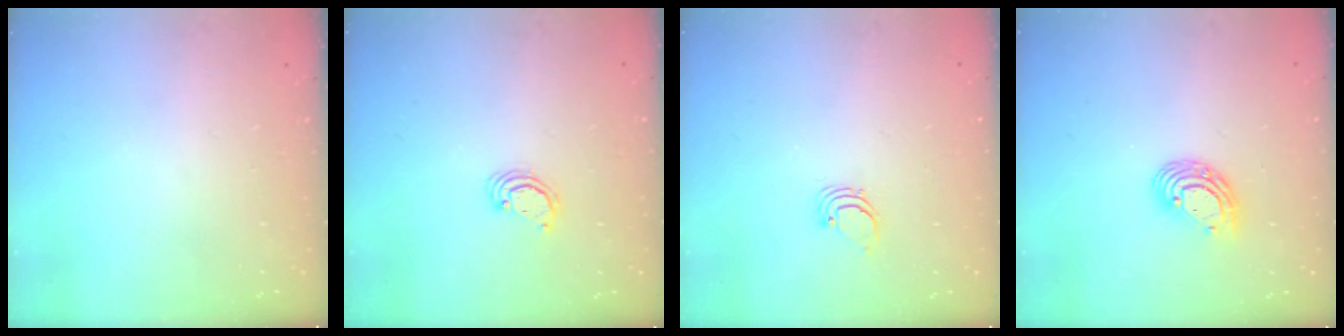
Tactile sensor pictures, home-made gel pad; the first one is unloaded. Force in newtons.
{"total": 2.3, "press": 2.3, "slide": 0.2}
{"total": 1.7, "press": 1.7, "slide": 0.1}
{"total": 9.2, "press": 9.1, "slide": 1.6}